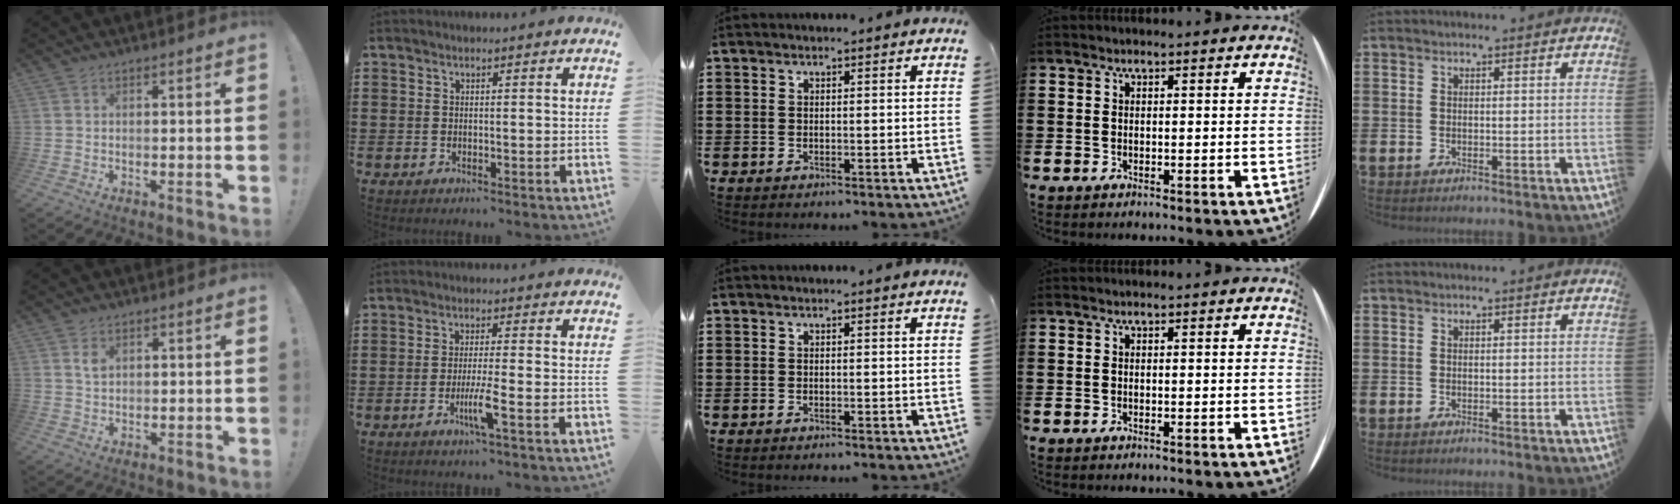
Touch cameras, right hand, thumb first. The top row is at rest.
{"thumb": {"total": 2.5, "force": [1.1, 1.6, 1.5], "torque": [-0.009, -0.007, 0.015]}, "index": {"total": 4.6, "force": [-2.0, -0.3, 4.1], "torque": [-0.083, -0.021, -0.038]}}